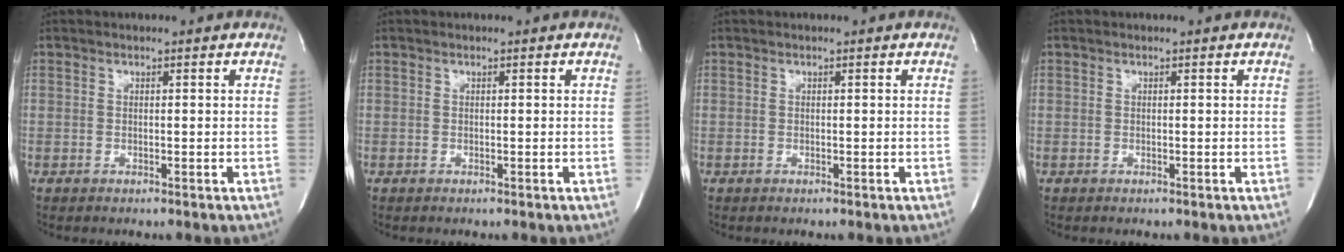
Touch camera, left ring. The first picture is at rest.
{"total": 0.0}
{"total": 0.0}
{"total": 0.0}